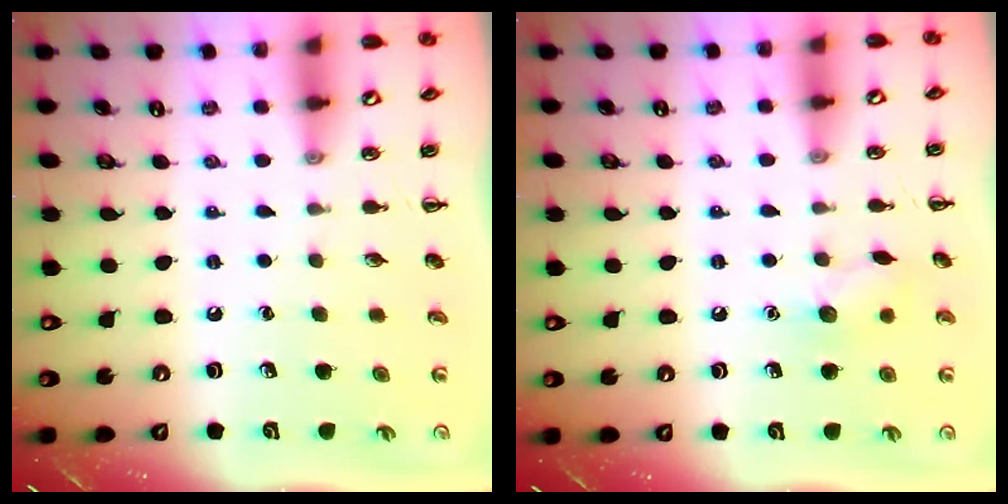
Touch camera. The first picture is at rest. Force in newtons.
{"total": 7.2, "press": 7.1, "slide": 1.4}